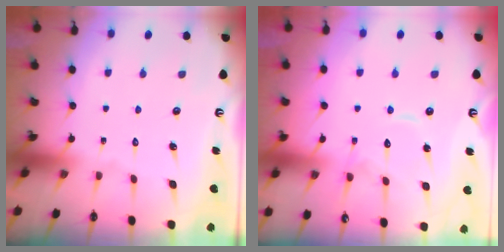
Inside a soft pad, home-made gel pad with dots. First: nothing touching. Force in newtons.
{"total": 11.2, "press": 11.2, "slide": 0.9}